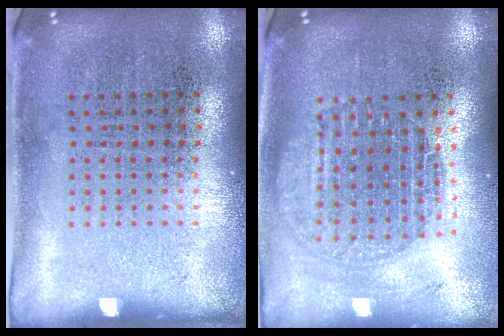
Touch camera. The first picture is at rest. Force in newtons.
{"total": 1.7, "press": 1.5, "slide": 0.9}